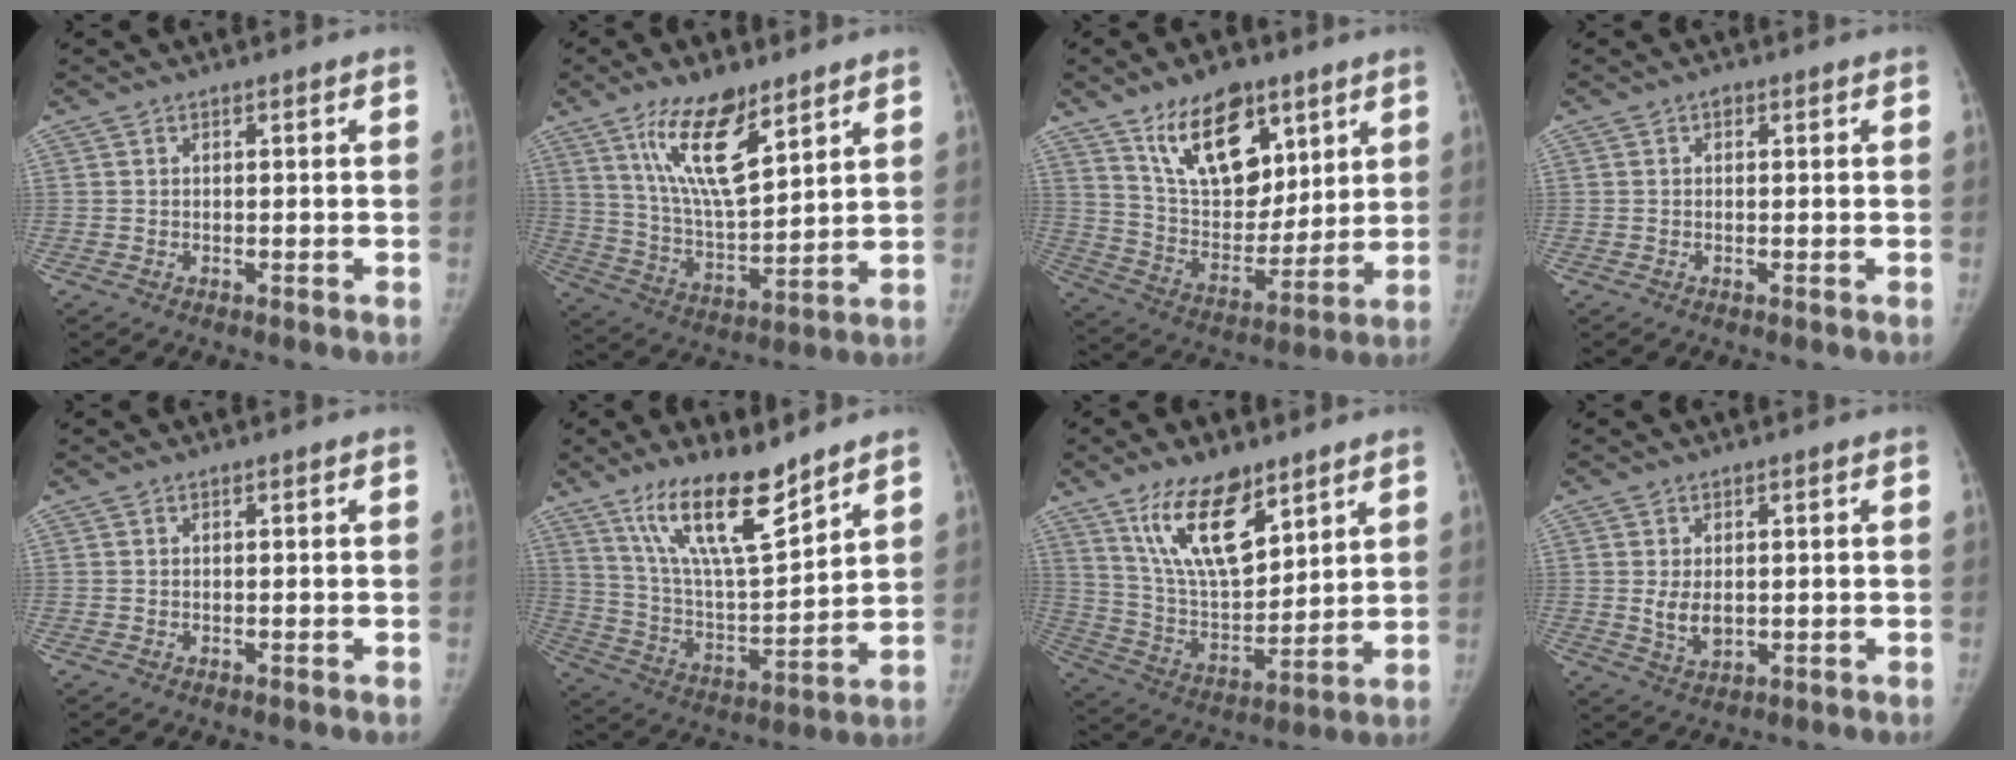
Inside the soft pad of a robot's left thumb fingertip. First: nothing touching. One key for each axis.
{"total": 15.6, "fx": 9.2, "fy": 5.6, "fz": 11.2, "tx": -0.175, "ty": -0.055, "tz": 0.179}
{"total": 18.6, "fx": 10.8, "fy": 10.3, "fz": 11.1, "tx": -0.127, "ty": -0.061, "tz": 0.196}
{"total": 0.9, "fx": 0.4, "fy": 0.7, "fz": 0.5, "tx": -0.001, "ty": 0.001, "tz": 0.003}
{"total": 0.0}
{"total": 17.3, "fx": 12.2, "fy": 4.5, "fz": 11.5, "tx": -0.178, "ty": -0.072, "tz": 0.232}
{"total": 16.7, "fx": 10.3, "fy": 7.4, "fz": 10.9, "tx": -0.154, "ty": -0.061, "tz": 0.201}
{"total": 4.4, "fx": 0.2, "fy": 2.9, "fz": 3.4, "tx": -0.053, "ty": -0.011, "tz": 0.014}